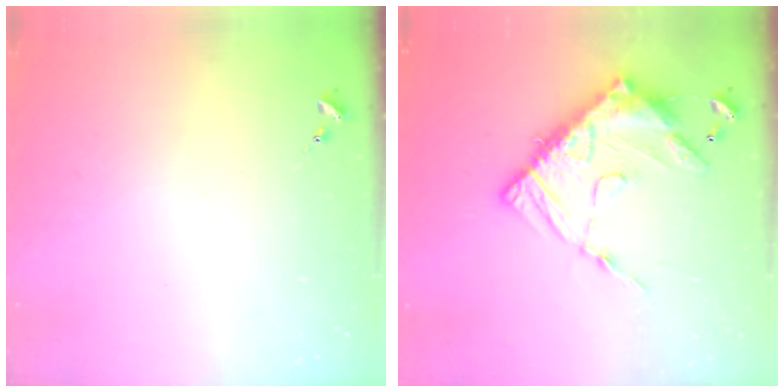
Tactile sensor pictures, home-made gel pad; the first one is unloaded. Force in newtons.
{"total": 16.0, "press": 15.9, "slide": 1.5}